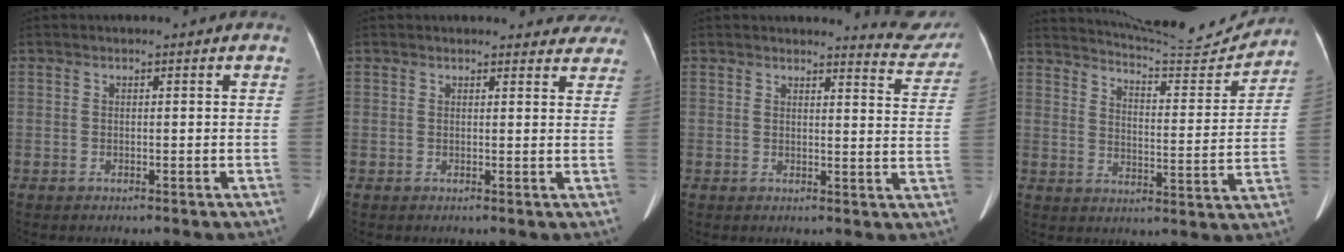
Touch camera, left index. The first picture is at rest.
{"total": 7.6, "force": [7.1, 2.6, 0.4], "torque": [0.036, -0.008, 0.047]}
{"total": 7.2, "force": [7.2, 0.4, -0.2], "torque": [0.010, -0.052, 0.061]}
{"total": 15.2, "force": [15.0, 0.2, 2.7], "torque": [-0.046, -0.045, 0.201]}